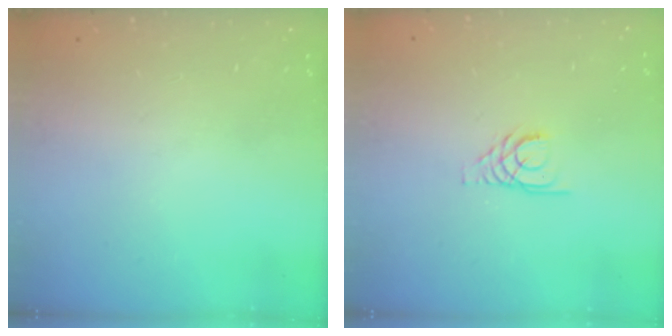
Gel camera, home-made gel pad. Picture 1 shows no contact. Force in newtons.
{"total": 3.3, "press": 3.3, "slide": 0.3}